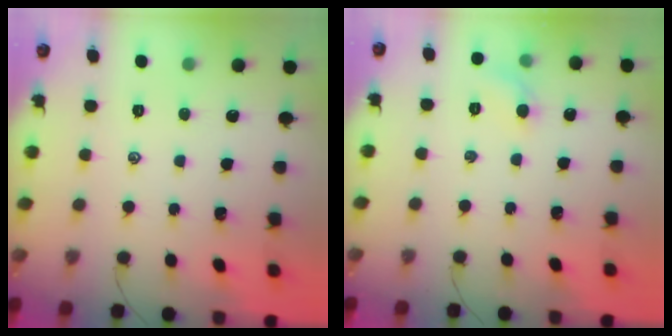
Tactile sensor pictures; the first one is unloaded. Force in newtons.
{"total": 6.1, "press": 5.8, "slide": 1.9}